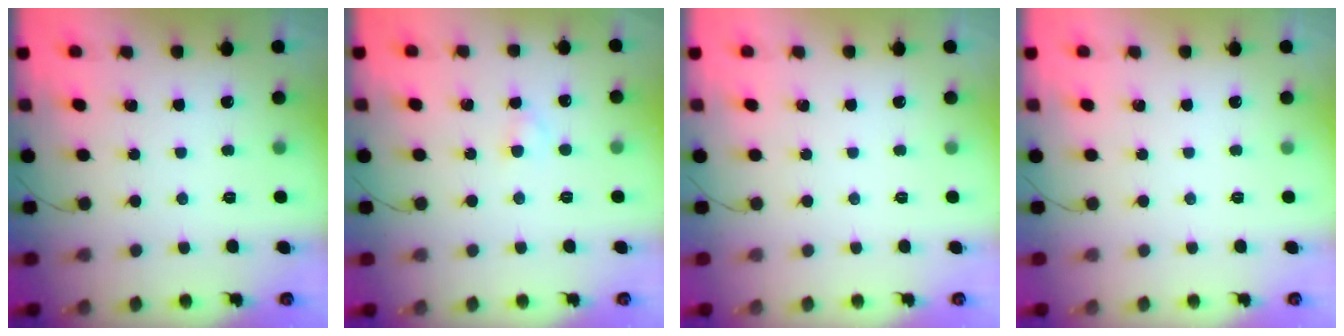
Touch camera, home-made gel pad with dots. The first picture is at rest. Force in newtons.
{"total": 2.1, "press": 1.8, "slide": 1.0}
{"total": 0.0}
{"total": 0.0}